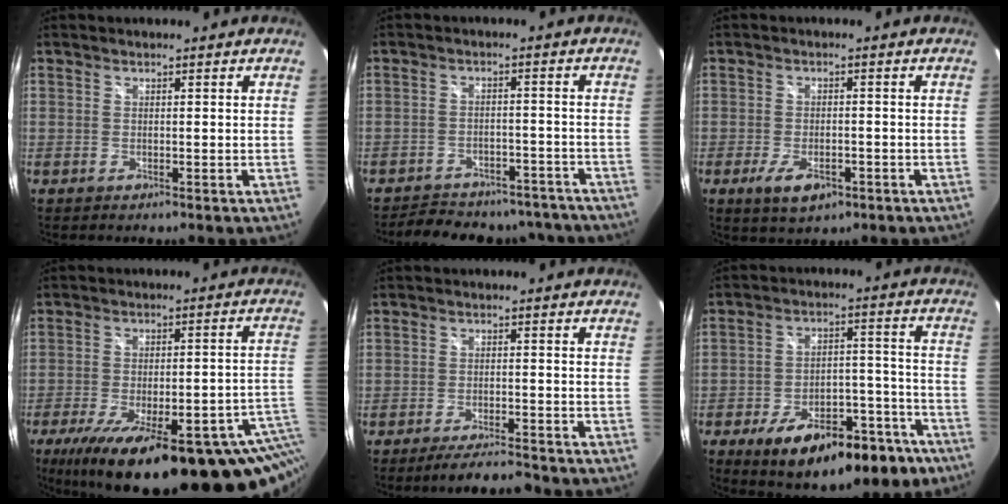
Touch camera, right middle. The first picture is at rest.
{"total": 17.0, "force": [-14.7, 6.7, 5.2], "torque": [-0.114, 0.029, -0.175]}
{"total": 5.8, "force": [-2.9, 2.7, 4.2], "torque": [-0.093, -0.012, -0.046]}
{"total": 29.5, "force": [-16.8, 8.9, 22.5], "torque": [-0.326, -0.035, -0.215]}
{"total": 5.9, "force": [-5.3, 0.5, 2.5], "torque": [-0.060, -0.005, -0.088]}
{"total": 21.1, "force": [-13.4, 9.8, 13.0], "torque": [-0.201, 0.013, -0.169]}